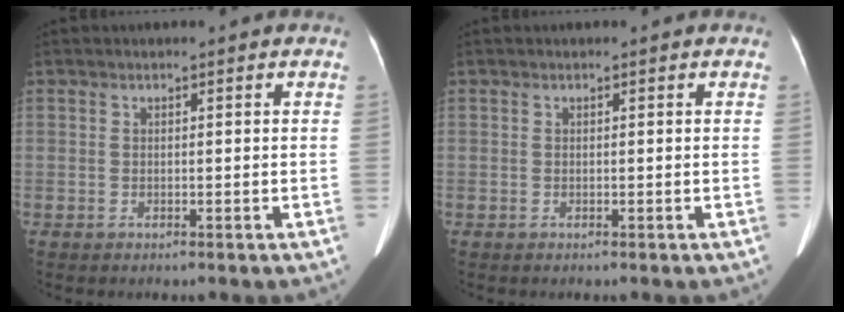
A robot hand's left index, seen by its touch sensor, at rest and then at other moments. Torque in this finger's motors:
{"motor_torque": [0.00, 0.00, 0.00, 0.00]}